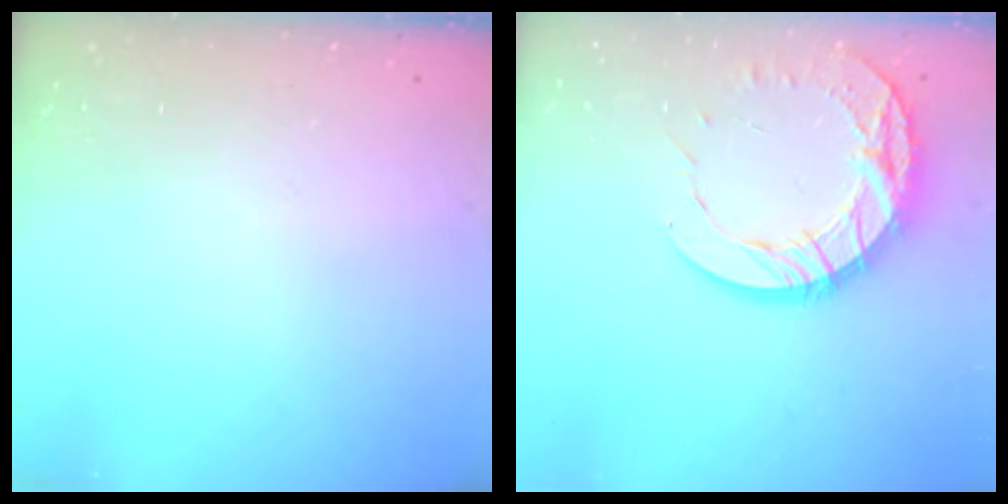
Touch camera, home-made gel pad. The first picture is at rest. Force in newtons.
{"total": 14.8, "press": 14.7, "slide": 1.1}